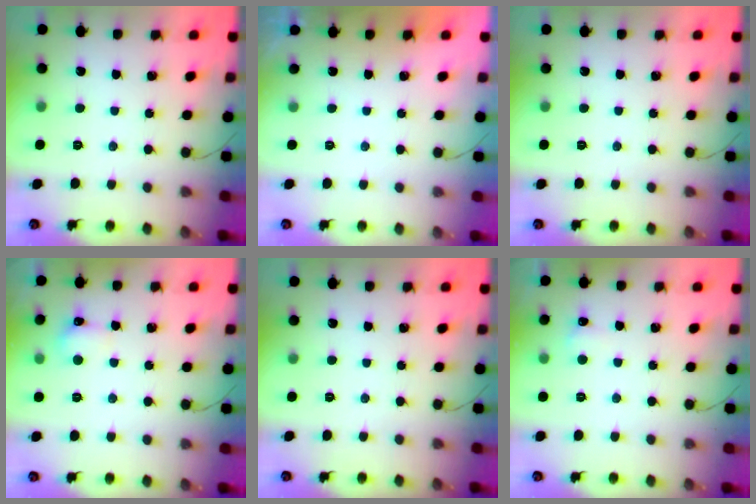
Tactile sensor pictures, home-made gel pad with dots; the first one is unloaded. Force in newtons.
{"total": 0.6, "press": 0.2, "slide": 0.5}
{"total": 0.0}
{"total": 4.2, "press": 4.0, "slide": 1.1}
{"total": 0.0}
{"total": 4.0, "press": 3.9, "slide": 1.2}